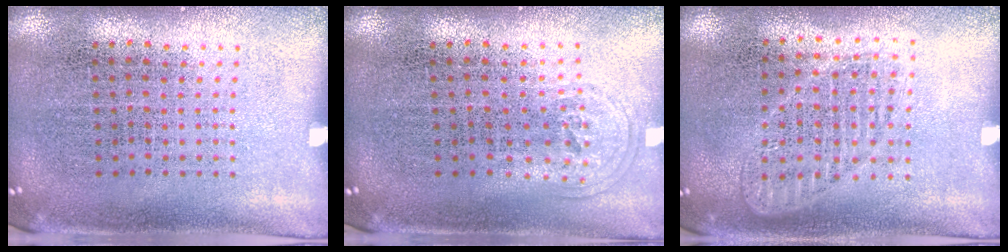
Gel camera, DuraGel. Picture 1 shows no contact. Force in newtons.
{"total": 0.9, "press": 0.6, "slide": 0.6}
{"total": 1.3, "press": 1.2, "slide": 0.3}